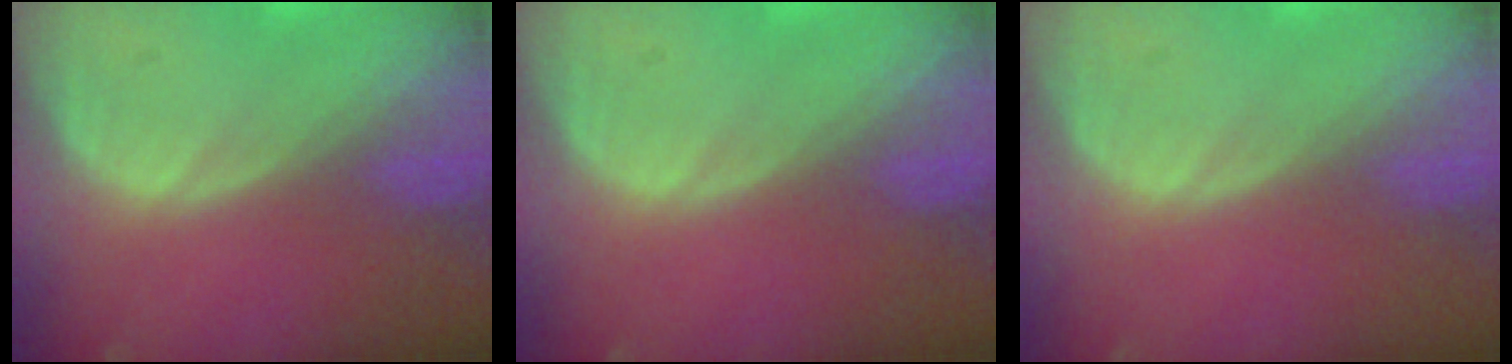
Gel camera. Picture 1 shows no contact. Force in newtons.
{"total": 0.0}
{"total": 0.0}